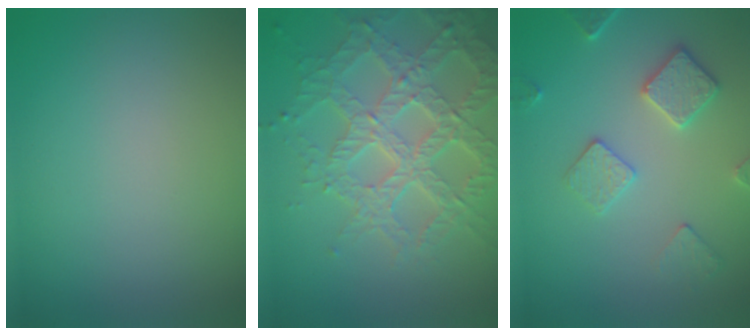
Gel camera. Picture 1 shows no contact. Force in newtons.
{"total": 7.4, "press": 5.4, "slide": 5.0}
{"total": 3.3, "press": 3.1, "slide": 0.9}